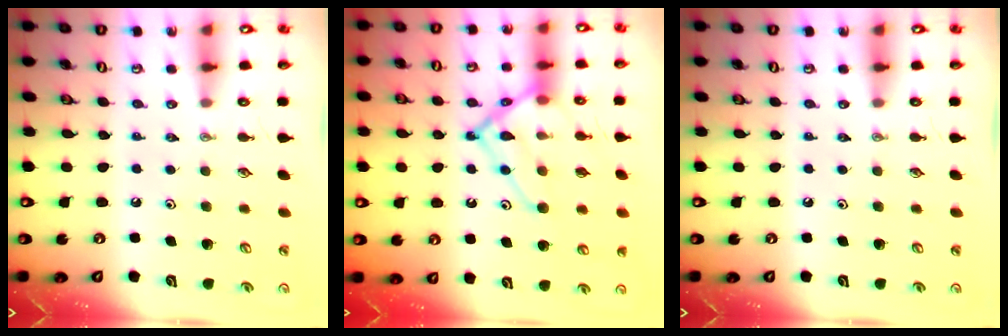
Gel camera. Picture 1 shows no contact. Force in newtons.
{"total": 18.9, "press": 18.8, "slide": 1.7}
{"total": 0.0}